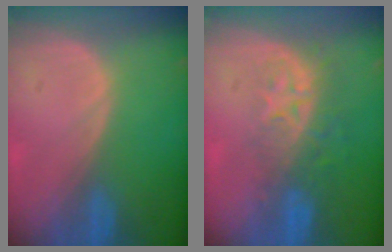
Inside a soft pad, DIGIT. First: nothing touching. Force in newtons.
{"total": 8.6, "press": 7.0, "slide": 4.9}